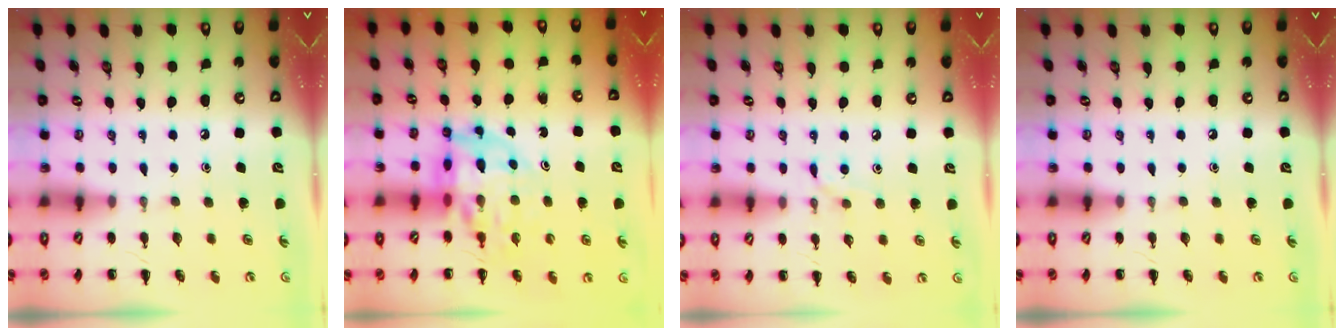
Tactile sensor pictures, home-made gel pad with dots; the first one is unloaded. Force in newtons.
{"total": 11.4, "press": 10.8, "slide": 3.5}
{"total": 5.2, "press": 4.9, "slide": 1.6}
{"total": 0.0}